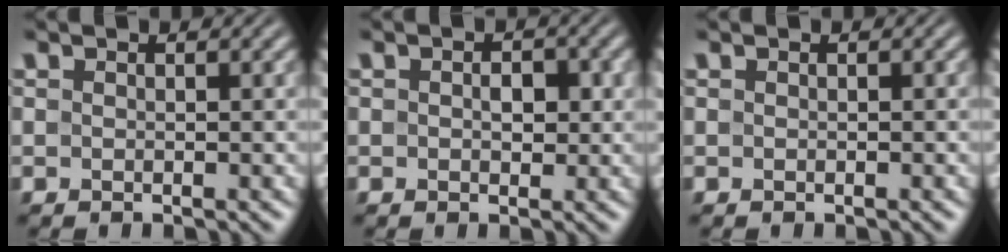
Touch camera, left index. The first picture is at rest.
{"total": 2.0, "force": [0.2, 1.3, 1.5], "torque": [-0.022, 0.000, 0.001]}
{"total": 0.0}